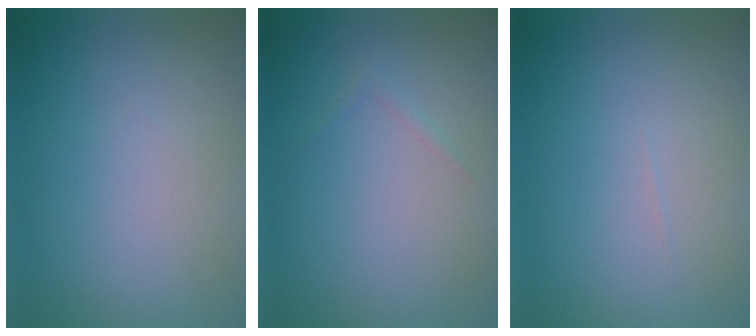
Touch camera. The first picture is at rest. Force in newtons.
{"total": 0.6, "press": 0.6, "slide": 0.0}
{"total": 0.0}